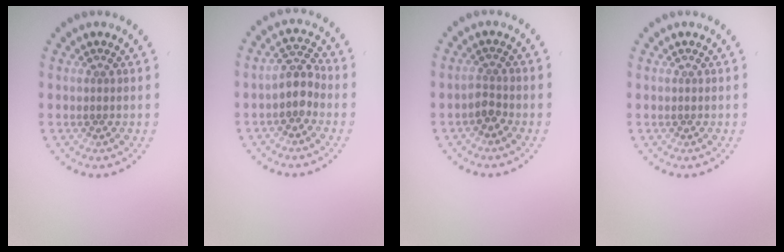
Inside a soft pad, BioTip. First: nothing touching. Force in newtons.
{"total": 2.4, "press": 2.0, "slide": 1.3}
{"total": 1.5, "press": 1.1, "slide": 1.0}
{"total": 0.0}